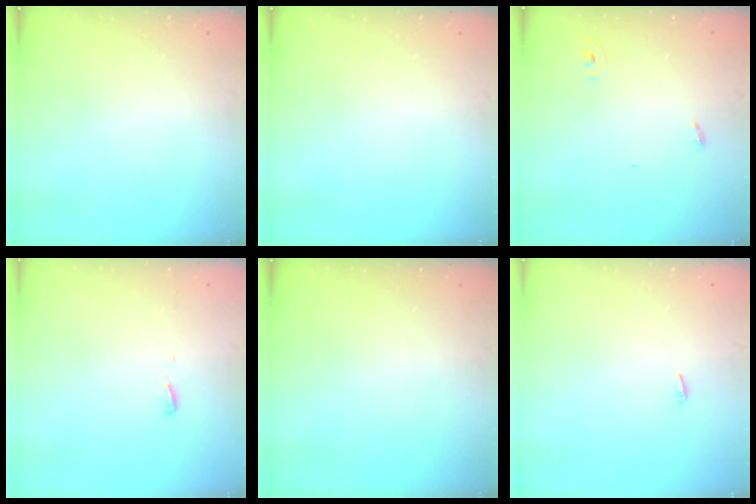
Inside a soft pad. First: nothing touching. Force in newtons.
{"total": 0.0}
{"total": 2.8, "press": 2.8, "slide": 0.1}
{"total": 3.7, "press": 3.7, "slide": 0.4}
{"total": 0.0}
{"total": 2.1, "press": 1.9, "slide": 0.7}